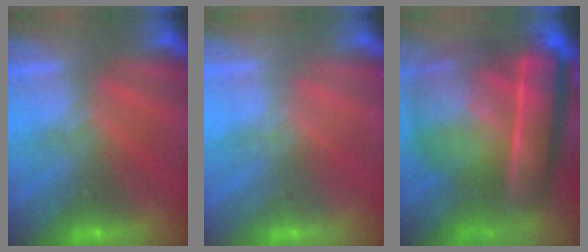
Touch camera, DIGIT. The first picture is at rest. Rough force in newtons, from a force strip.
{"total": 2.4}
{"total": 7.3}